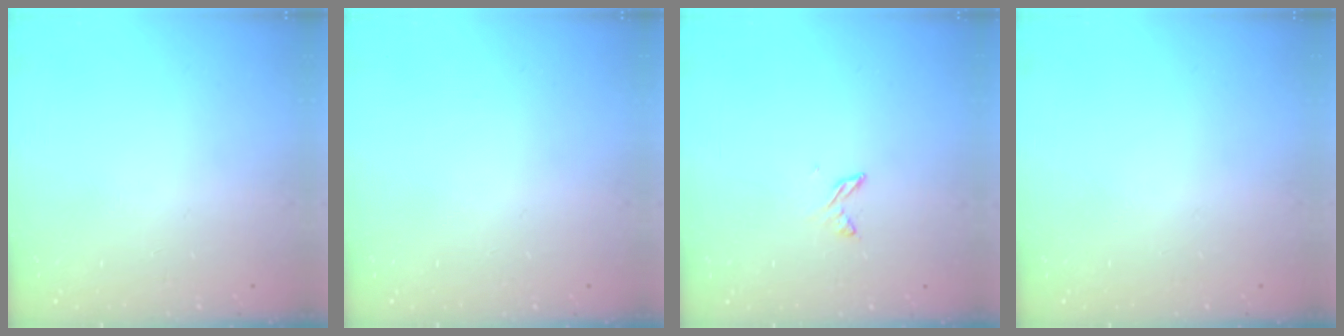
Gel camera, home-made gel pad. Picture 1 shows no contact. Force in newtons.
{"total": 0.0}
{"total": 3.1, "press": 3.1, "slide": 0.6}
{"total": 0.0}